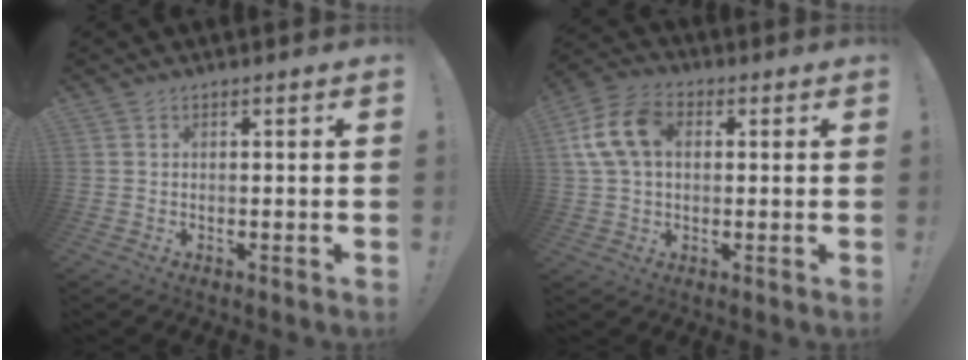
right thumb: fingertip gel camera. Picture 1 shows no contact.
{"total": 13.3, "force": [2.6, 9.1, 9.3], "torque": [-0.186, 0.009, 0.052]}